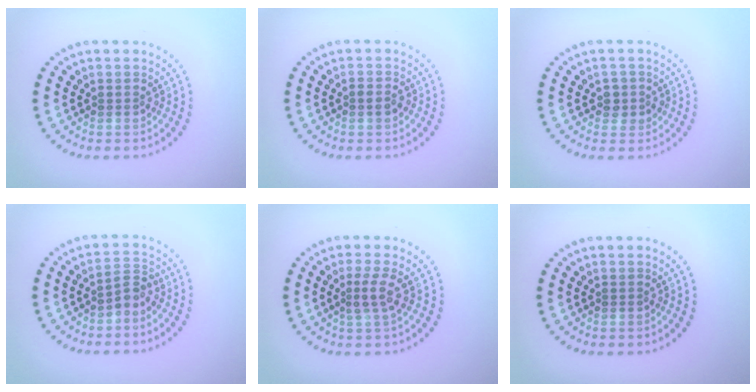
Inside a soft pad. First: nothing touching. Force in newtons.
{"total": 1.2, "press": 1.2, "slide": 0.2}
{"total": 1.7, "press": 1.6, "slide": 0.4}
{"total": 1.5, "press": 1.2, "slide": 0.9}
{"total": 1.8, "press": 1.5, "slide": 1.1}
{"total": 0.0}